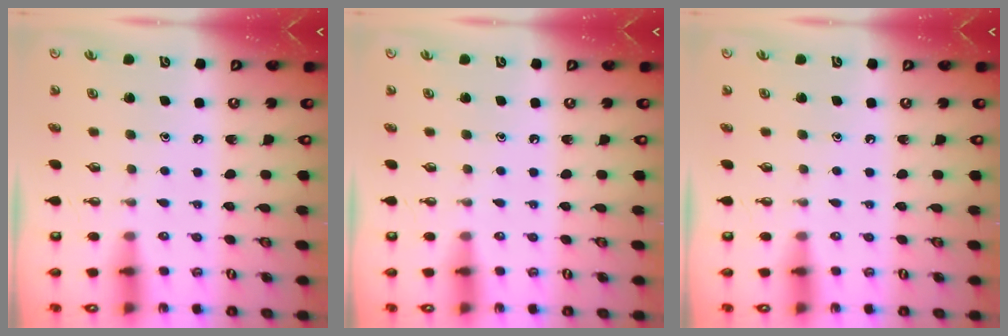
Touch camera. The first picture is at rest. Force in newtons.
{"total": 0.0}
{"total": 0.0}